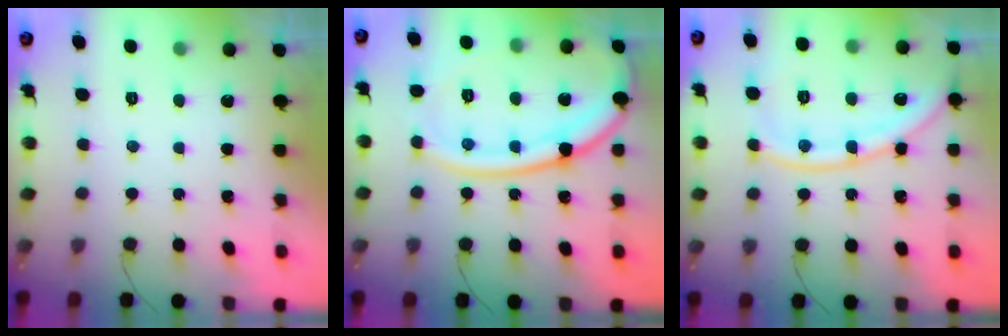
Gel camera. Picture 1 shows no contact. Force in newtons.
{"total": 19.9, "press": 19.8, "slide": 2.3}
{"total": 13.0, "press": 12.9, "slide": 1.7}